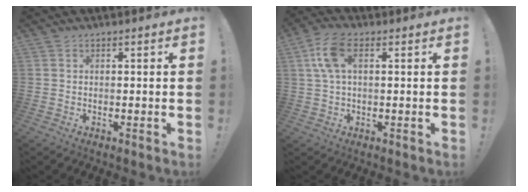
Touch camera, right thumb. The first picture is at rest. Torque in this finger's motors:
{"motor_torque": [-0.46, 0.79, 0.91, 0.17, 0.14]}